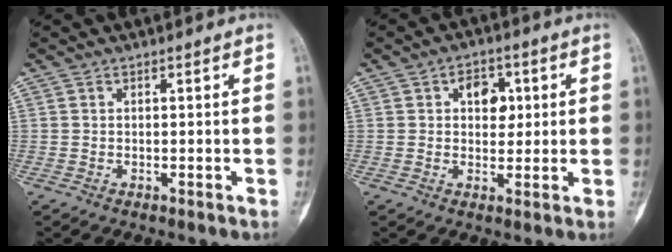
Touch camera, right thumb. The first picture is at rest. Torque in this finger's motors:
{"motor_torque": [-0.53, 0.90, 0.12, 0.02, -0.01]}